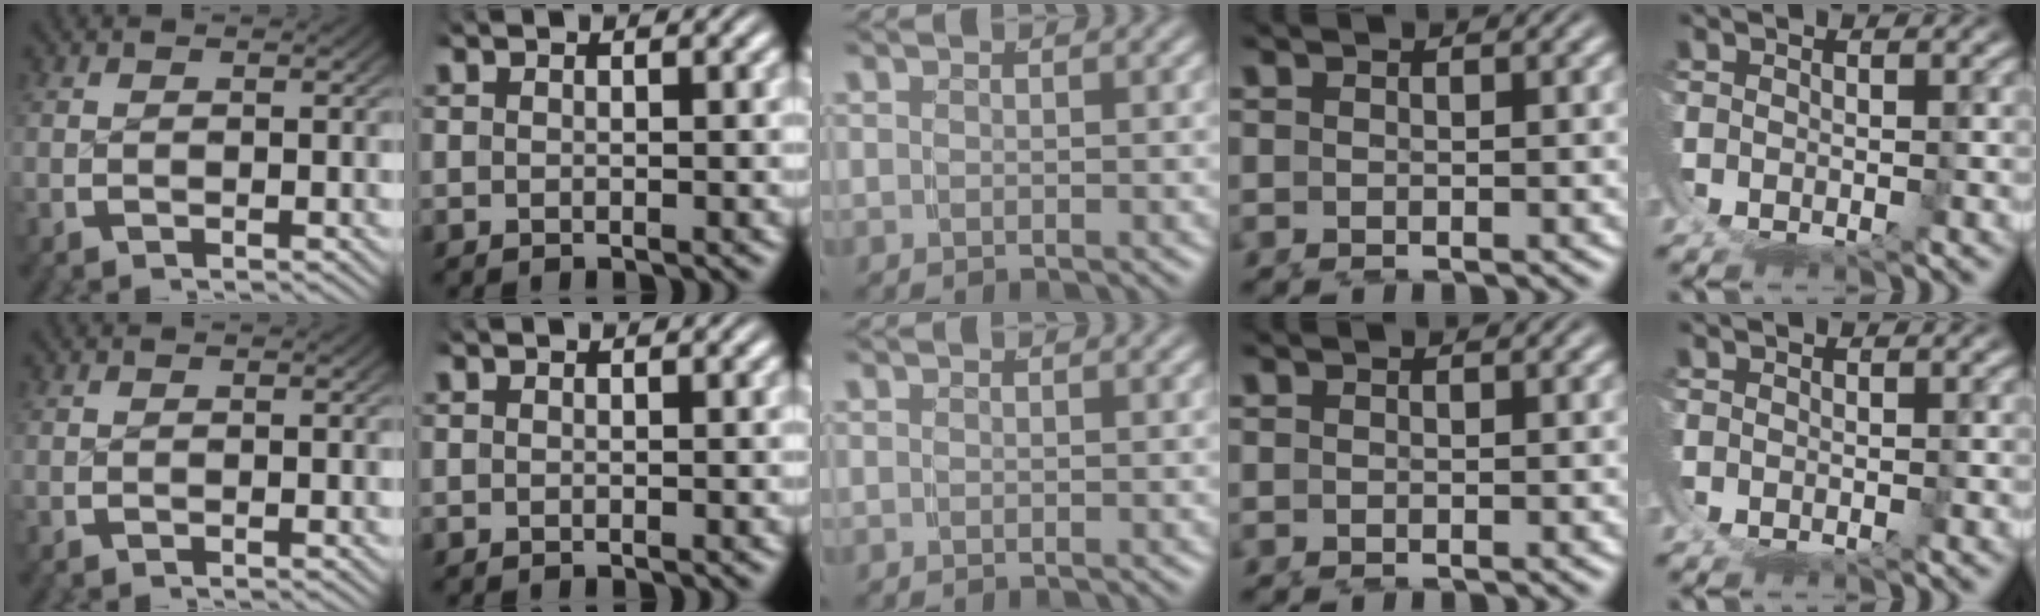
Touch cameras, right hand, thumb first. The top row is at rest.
{}